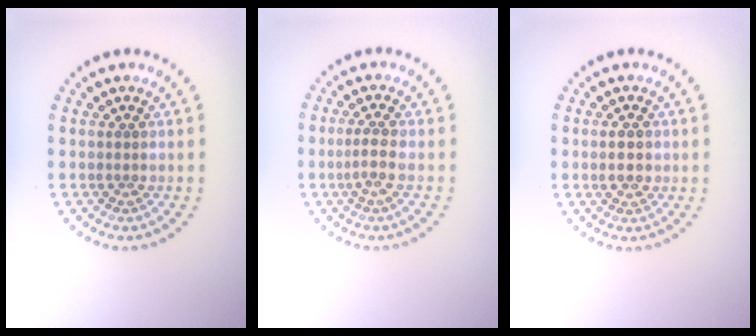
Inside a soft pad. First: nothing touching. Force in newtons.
{"total": 1.6, "press": 1.3, "slide": 0.9}
{"total": 1.7, "press": 1.7, "slide": 0.1}